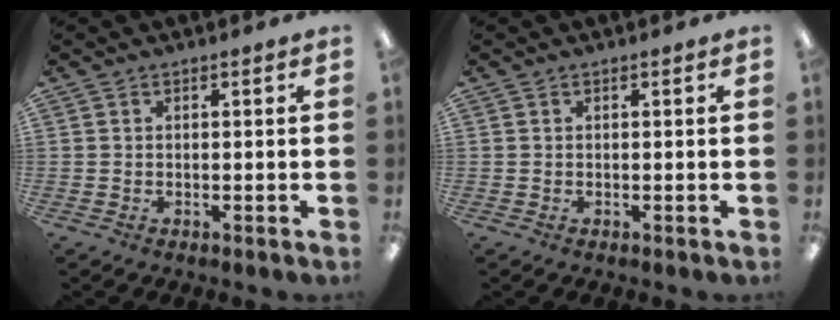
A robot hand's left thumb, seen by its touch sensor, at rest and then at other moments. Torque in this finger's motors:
{"motor_torque": [0.01, 0.01, -0.02, 0.02, 0.00]}